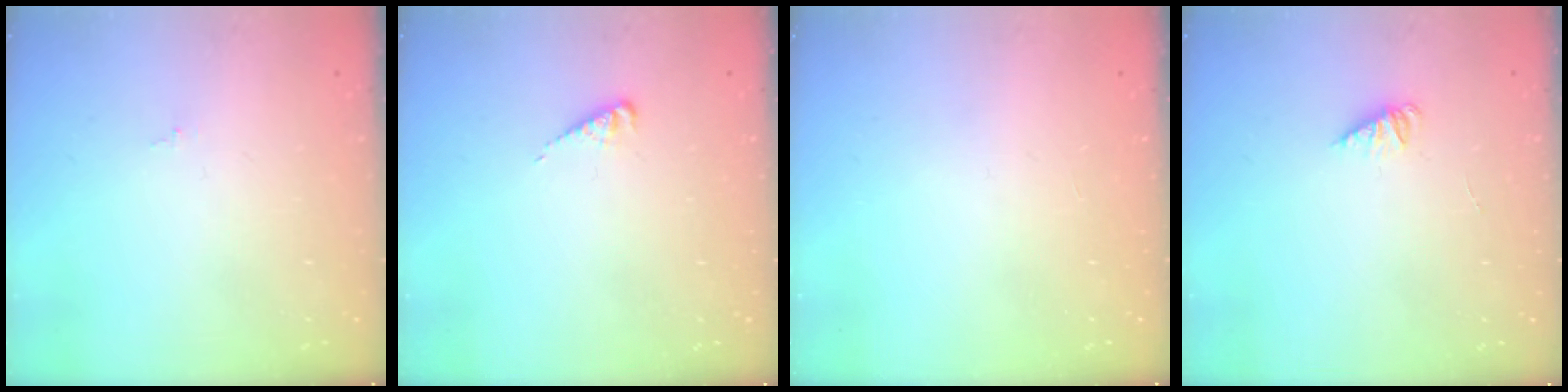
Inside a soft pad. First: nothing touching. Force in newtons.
{"total": 2.9, "press": 2.9, "slide": 0.4}
{"total": 0.0}
{"total": 1.1, "press": 1.1, "slide": 0.2}